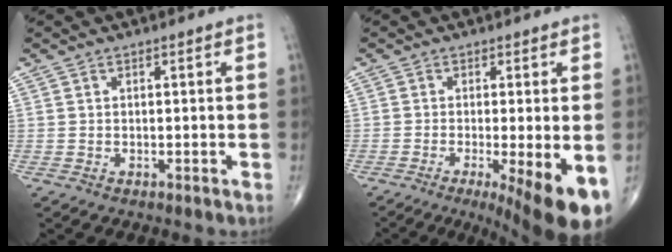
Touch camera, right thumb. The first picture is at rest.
{"total": 12.4, "force": [-5.1, 2.3, 11.1], "torque": [-0.136, -0.022, -0.074]}